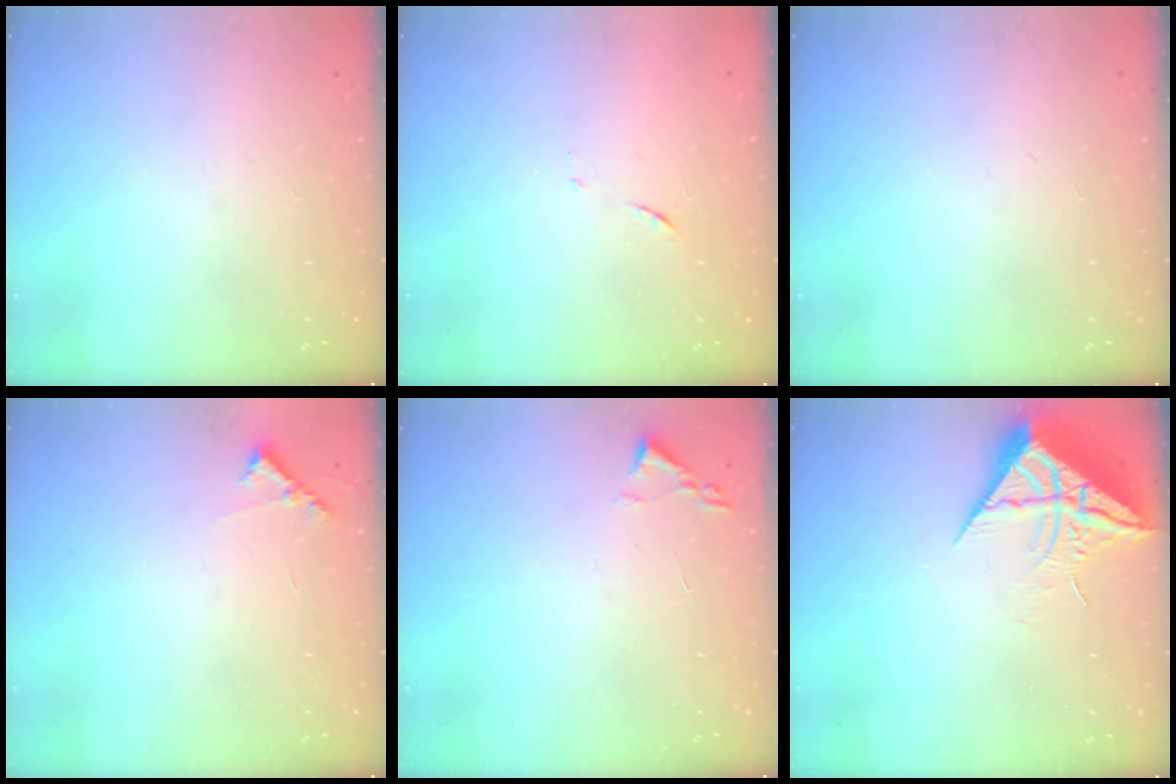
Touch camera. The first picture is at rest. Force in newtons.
{"total": 6.7, "press": 6.6, "slide": 0.6}
{"total": 0.0}
{"total": 5.8, "press": 5.8, "slide": 0.5}
{"total": 1.8, "press": 1.7, "slide": 0.2}
{"total": 10.4, "press": 10.4, "slide": 0.8}